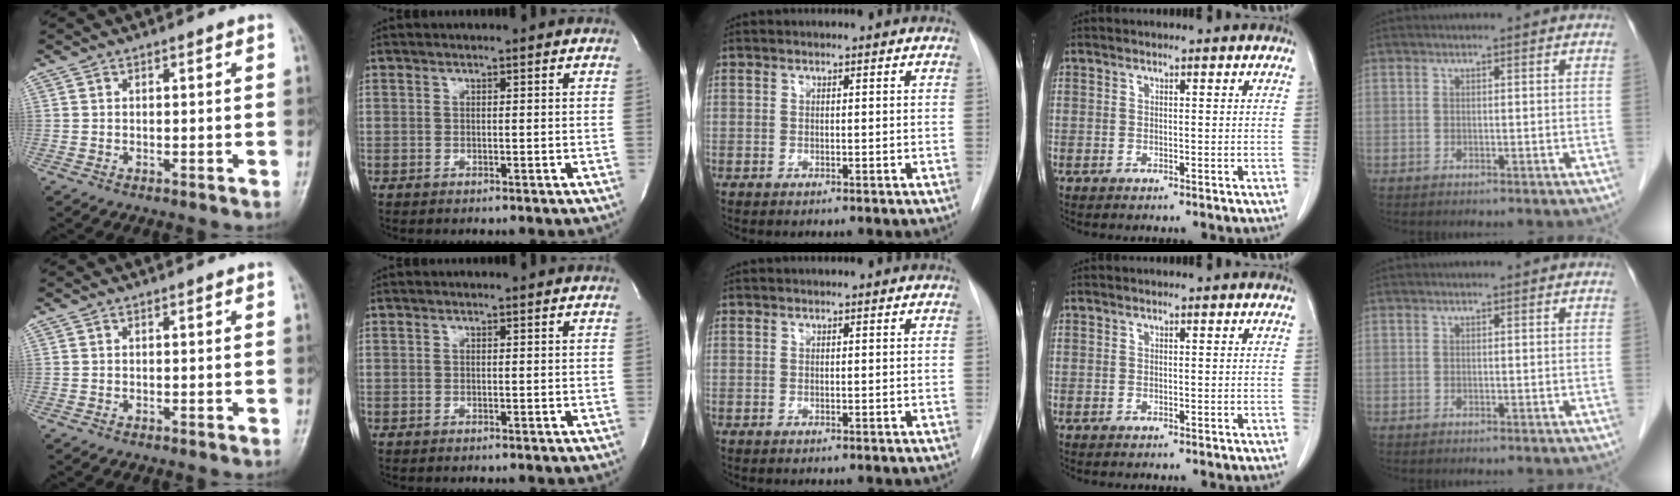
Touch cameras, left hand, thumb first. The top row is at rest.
{}